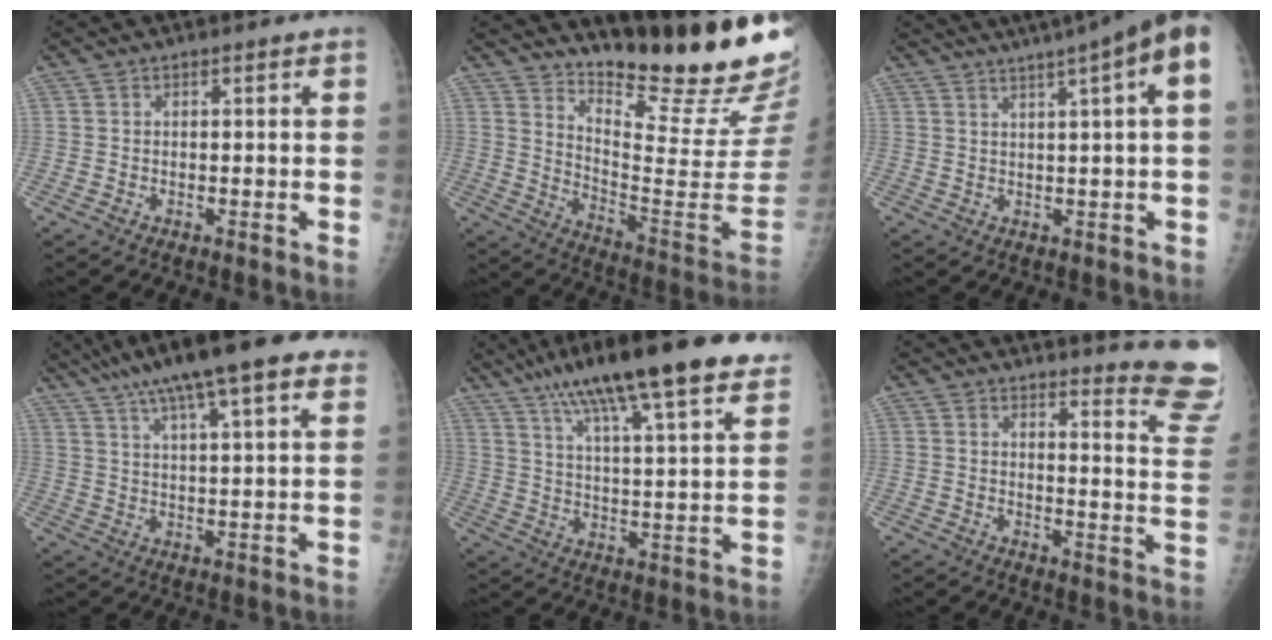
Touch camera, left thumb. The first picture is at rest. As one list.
[{"total": 24.9, "force": [20.6, 3.6, 13.5], "torque": [-0.176, -0.181, 0.289]}, {"total": 13.2, "force": [7.1, 0.3, 11.2], "torque": [-0.161, 0.026, 0.090]}, {"total": 21.0, "force": [14.0, 4.5, 15.0], "torque": [-0.238, 0.000, 0.207]}, {"total": 25.4, "force": [17.7, 4.9, 17.6], "torque": [-0.267, -0.026, 0.265]}, {"total": 13.2, "force": [12.9, -0.2, 2.9], "torque": [-0.016, -0.178, 0.125]}]